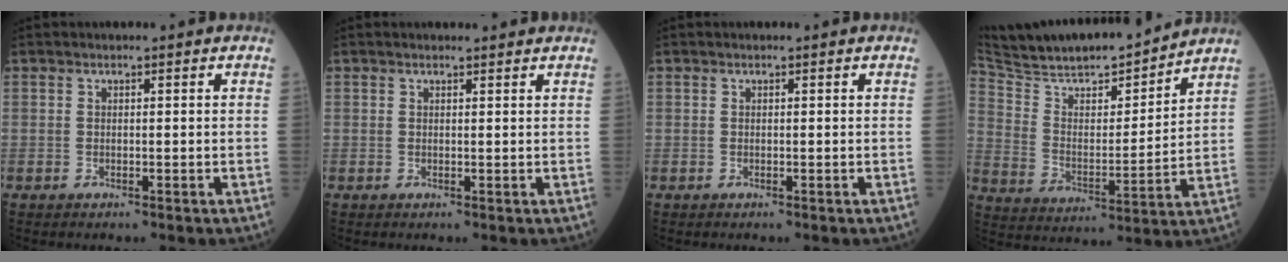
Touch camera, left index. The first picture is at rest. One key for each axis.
{"total": 3.3, "fx": 3.2, "fy": 0.3, "fz": 0.8, "tx": -0.010, "ty": 0.014, "tz": 0.035}
{"total": 0.0}
{"total": 18.5, "fx": 16.8, "fy": 2.6, "fz": 7.3, "tx": -0.128, "ty": -0.002, "tz": 0.275}